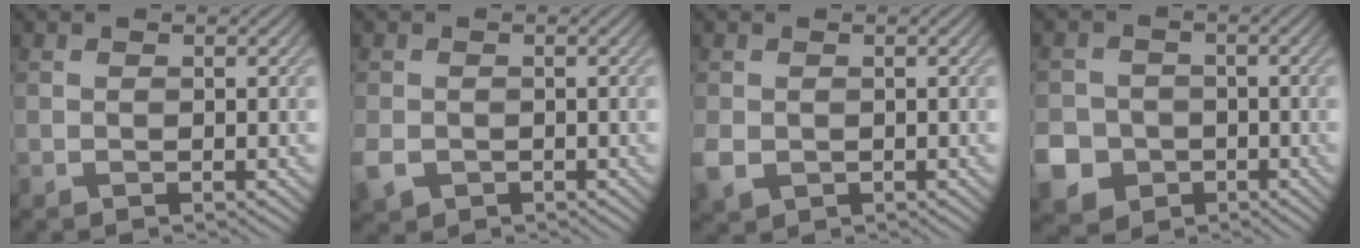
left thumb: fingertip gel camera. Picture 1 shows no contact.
{"total": 3.2, "force": [-1.3, 2.4, 1.5], "torque": [-0.043, -0.014, -0.030]}
{"total": 3.0, "force": [-0.6, 2.5, 1.5], "torque": [-0.042, -0.010, -0.013]}
{"total": 7.5, "force": [-3.2, 6.5, 2.1], "torque": [-0.061, -0.027, -0.078]}